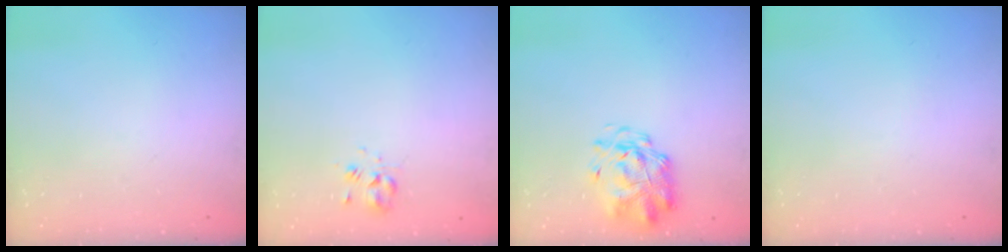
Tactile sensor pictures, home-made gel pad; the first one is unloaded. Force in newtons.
{"total": 3.8, "press": 3.7, "slide": 1.1}
{"total": 2.9, "press": 2.8, "slide": 0.7}
{"total": 0.0}